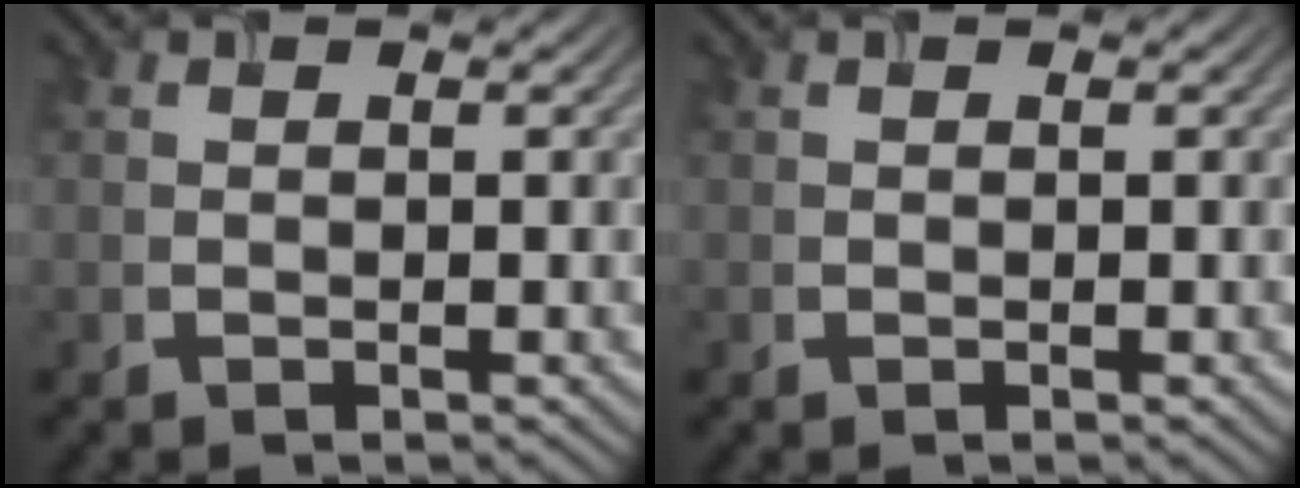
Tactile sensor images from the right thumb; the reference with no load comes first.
{"total": 0.0}